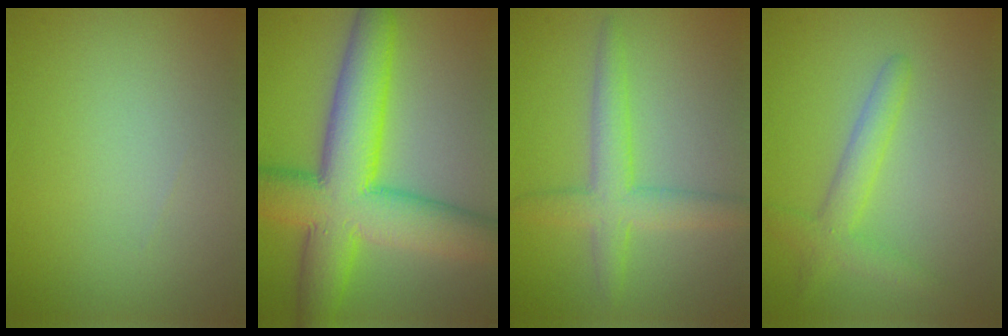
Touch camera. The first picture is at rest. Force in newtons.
{"total": 11.5, "press": 11.5, "slide": 0.4}
{"total": 3.8, "press": 3.8, "slide": 0.2}
{"total": 2.8, "press": 2.8, "slide": 0.3}